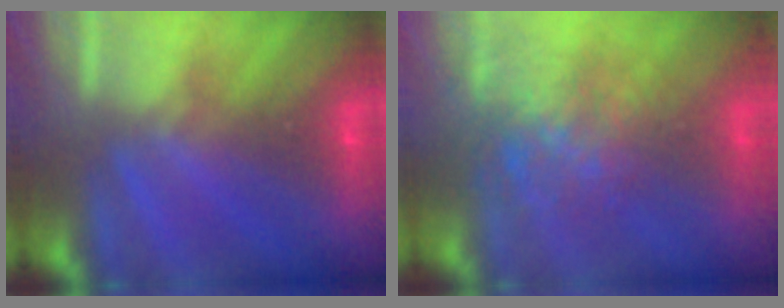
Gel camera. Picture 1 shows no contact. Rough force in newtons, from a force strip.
{"total": 3.7}